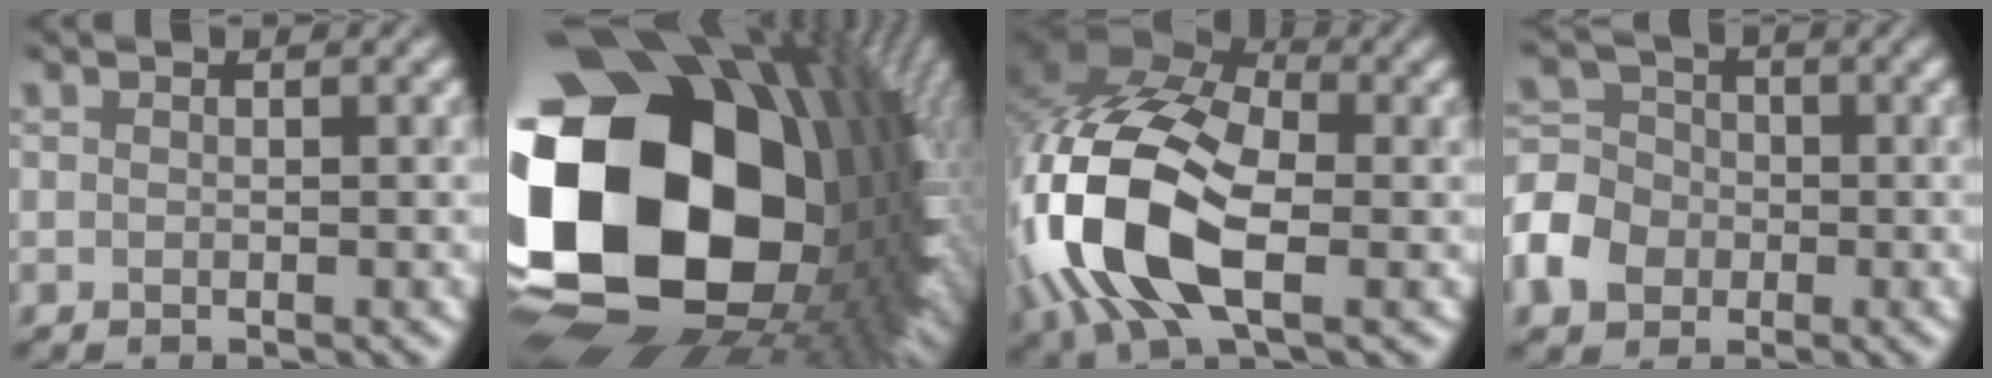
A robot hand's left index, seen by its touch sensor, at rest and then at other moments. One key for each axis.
{"total": 23.9, "fx": -0.2, "fy": 17.9, "fz": 15.8, "tx": -0.336, "ty": -0.066, "tz": 0.011}
{"total": 16.0, "fx": -4.1, "fy": 8.9, "fz": 12.6, "tx": -0.301, "ty": -0.007, "tz": -0.085}
{"total": 5.8, "fx": -2.2, "fy": 4.8, "fz": 2.5, "tx": -0.062, "ty": 0.003, "tz": -0.060}